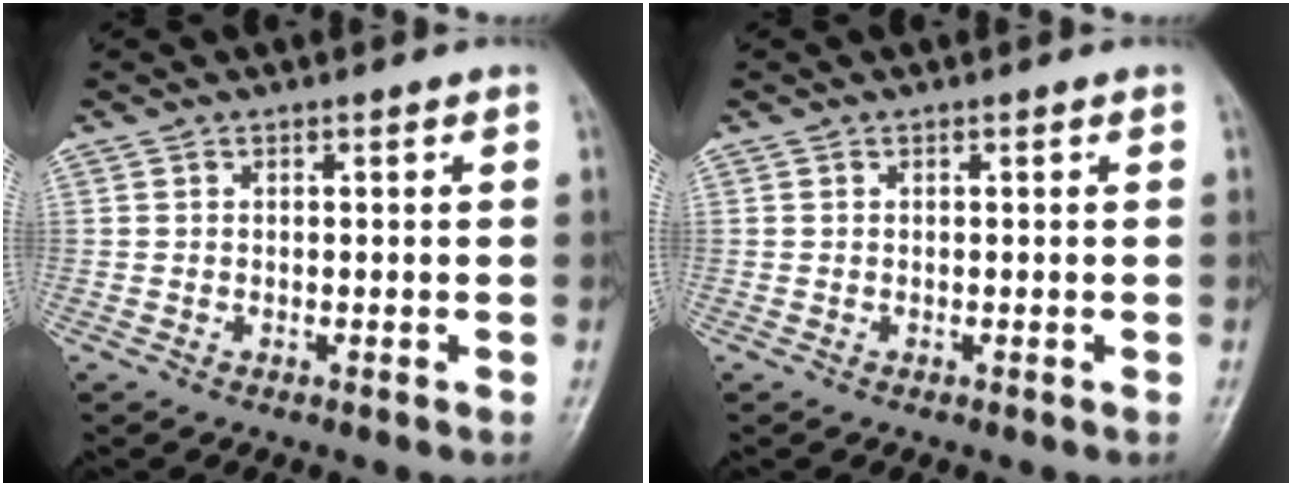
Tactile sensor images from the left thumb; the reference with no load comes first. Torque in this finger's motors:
{"motor_torque": [0.00, 0.00, -0.05, 0.06, 0.00]}